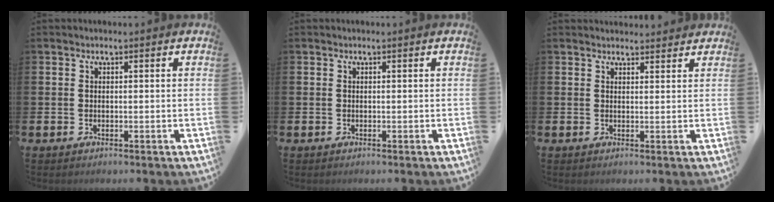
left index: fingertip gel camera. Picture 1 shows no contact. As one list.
[{"total": 0.0}, {"total": 1.9, "force": [1.9, 0.3, -0.1], "torque": [0.013, -0.011, 0.032]}]